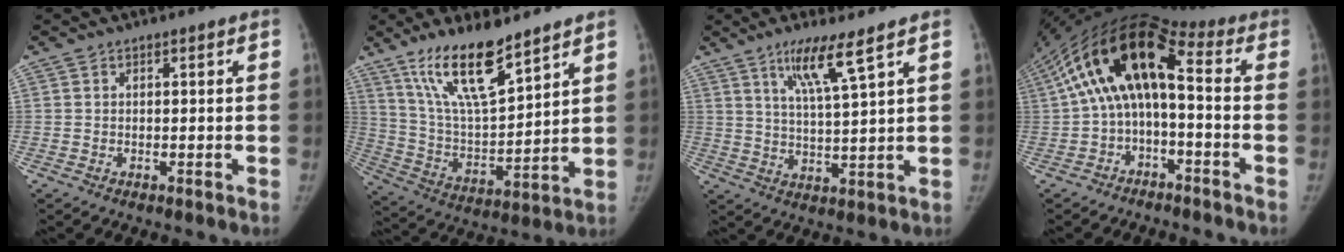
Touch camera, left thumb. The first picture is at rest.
{"total": 16.6, "force": [11.5, 4.8, 10.9], "torque": [-0.172, -0.068, 0.223]}
{"total": 8.4, "force": [5.1, 0.2, 6.6], "torque": [-0.127, -0.032, 0.100]}
{"total": 16.4, "force": [0.3, 7.7, 14.4], "torque": [-0.262, 0.069, -0.005]}